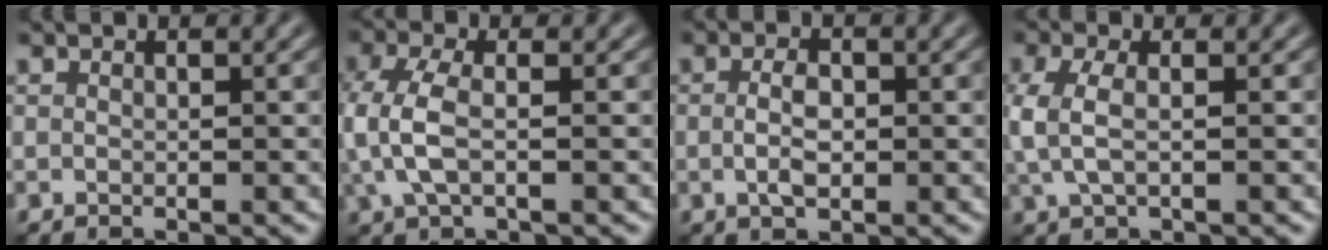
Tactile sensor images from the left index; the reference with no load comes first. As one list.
[{"total": 3.9, "force": [-0.2, 1.8, 3.5], "torque": [-0.090, 0.003, -0.008]}, {"total": 2.5, "force": [-0.2, 1.2, 2.1], "torque": [-0.046, 0.000, -0.006]}, {"total": 2.9, "force": [0.1, 1.2, 2.6], "torque": [-0.068, 0.002, 0.000]}]